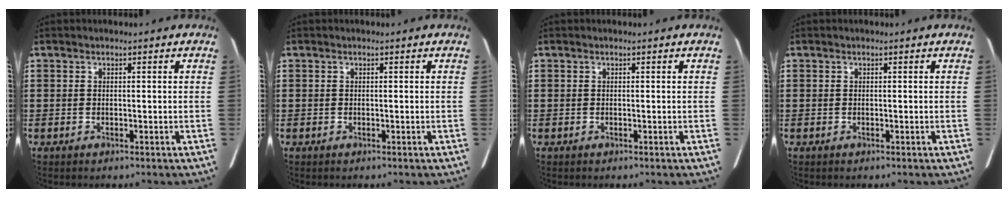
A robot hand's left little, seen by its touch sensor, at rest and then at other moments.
{"total": 0.0}
{"total": 0.0}
{"total": 0.0}